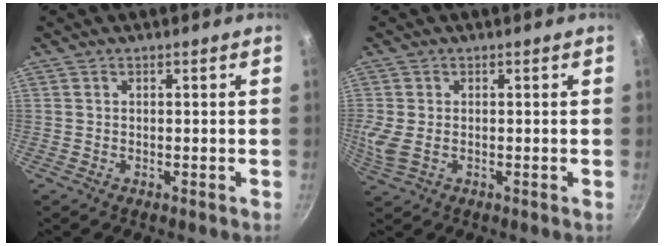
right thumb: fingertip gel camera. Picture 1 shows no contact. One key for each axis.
{"total": 4.2, "fx": -0.3, "fy": 2.5, "fz": 3.4, "tx": -0.076, "ty": -0.006, "tz": -0.005}